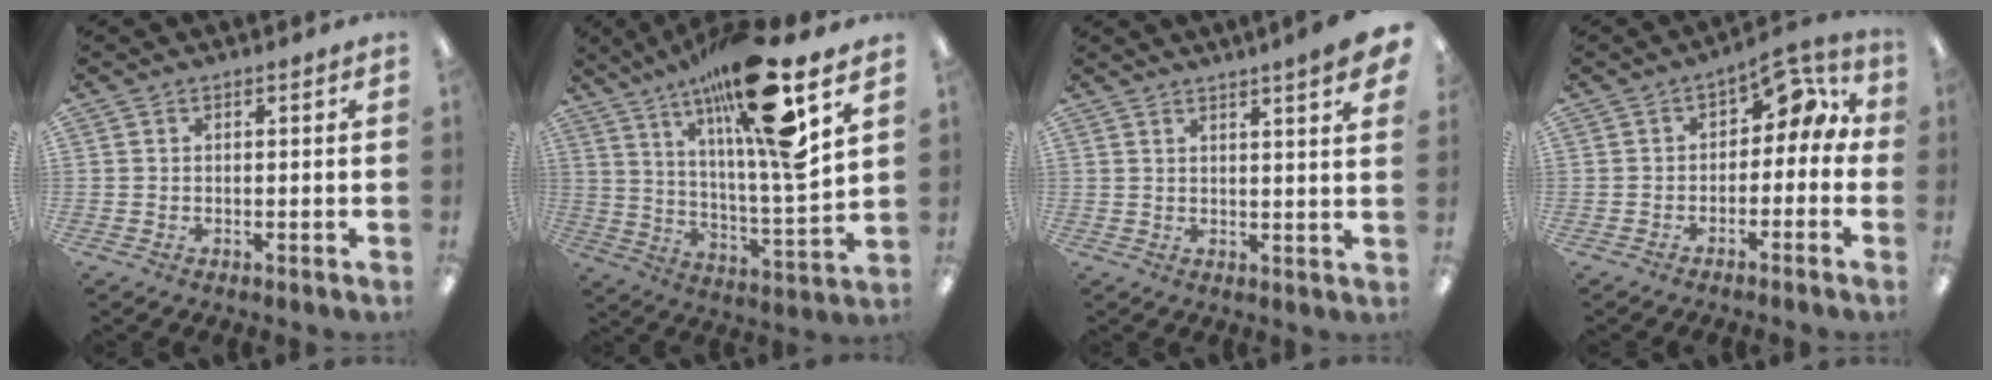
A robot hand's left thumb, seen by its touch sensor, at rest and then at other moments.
{"total": 22.9, "force": [14.7, 3.6, 17.2], "torque": [-0.296, -0.077, 0.226]}
{"total": 5.3, "force": [3.7, 0.1, 3.9], "torque": [-0.059, -0.016, 0.058]}
{"total": 6.6, "force": [2.4, 4.1, 4.6], "torque": [-0.063, -0.010, 0.035]}